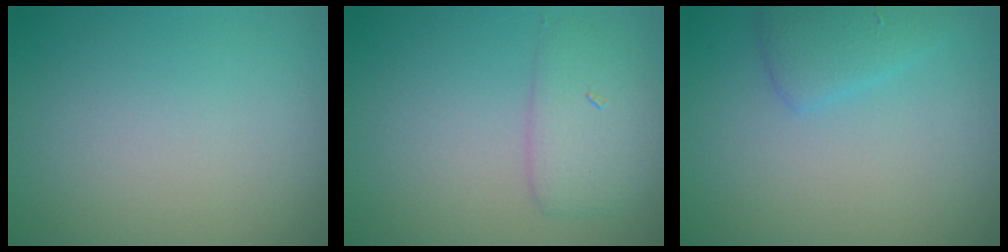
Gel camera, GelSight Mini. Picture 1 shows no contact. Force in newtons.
{"total": 2.9, "press": 2.9, "slide": 0.1}
{"total": 2.0, "press": 2.0, "slide": 0.2}